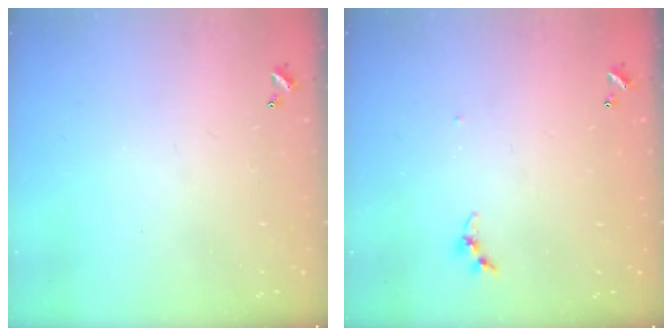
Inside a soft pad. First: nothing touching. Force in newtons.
{"total": 3.4, "press": 3.4, "slide": 0.3}